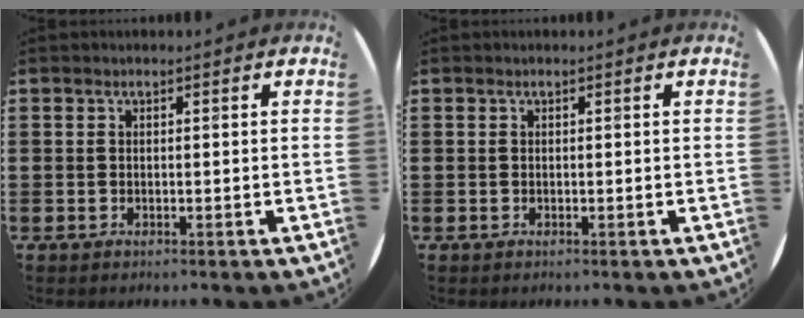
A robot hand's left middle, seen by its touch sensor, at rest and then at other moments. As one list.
[{"total": 0.0}]